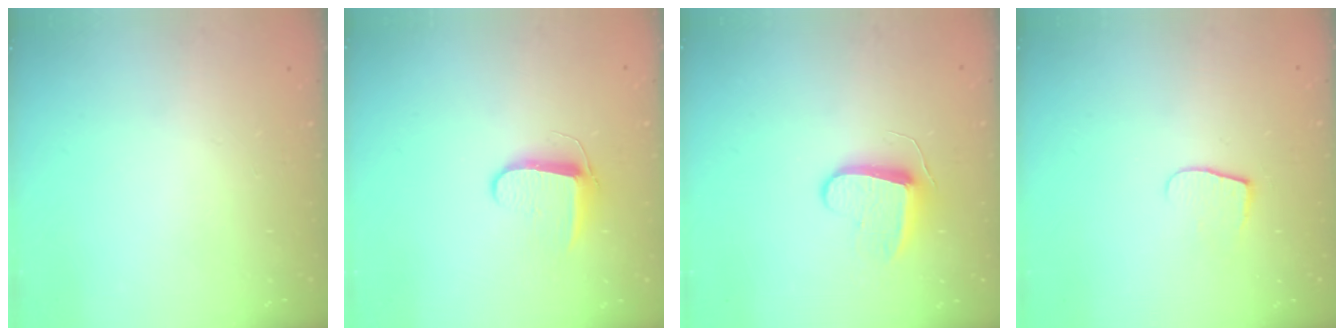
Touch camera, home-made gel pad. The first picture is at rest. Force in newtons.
{"total": 8.1, "press": 8.1, "slide": 0.9}
{"total": 8.8, "press": 8.8, "slide": 0.2}
{"total": 5.4, "press": 5.4, "slide": 0.5}